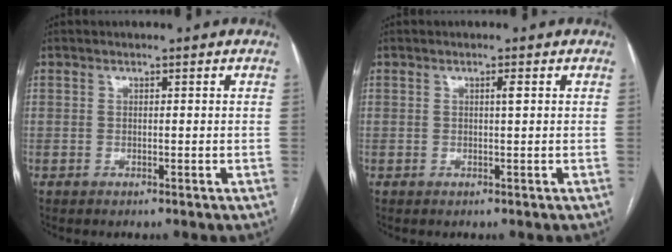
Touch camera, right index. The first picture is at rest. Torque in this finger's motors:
{"motor_torque": [0.00, 0.04, 0.00, 0.01]}